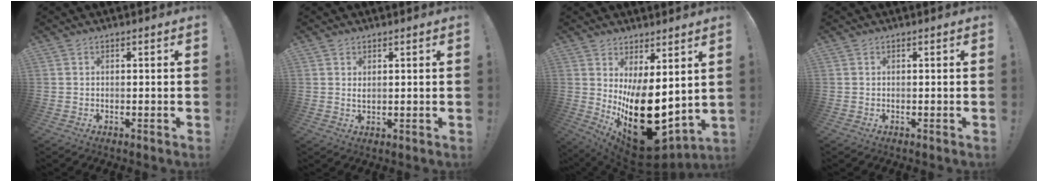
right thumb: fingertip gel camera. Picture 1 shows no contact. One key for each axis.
{"total": 1.6, "fx": 1.2, "fy": 0.6, "fz": 0.9, "tx": -0.002, "ty": -0.008, "tz": 0.019}
{"total": 21.0, "fx": 0.1, "fy": 11.4, "fz": 17.7, "tx": -0.275, "ty": -0.034, "tz": 0.020}
{"total": 0.0}